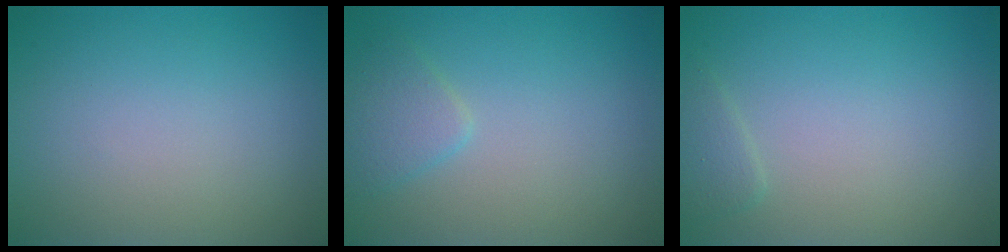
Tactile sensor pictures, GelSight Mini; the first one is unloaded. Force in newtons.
{"total": 1.9, "press": 1.9, "slide": 0.2}
{"total": 1.1, "press": 1.1, "slide": 0.1}